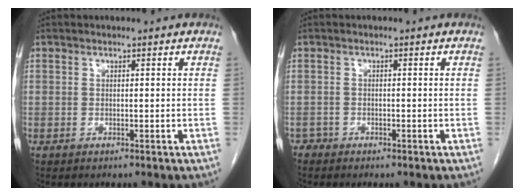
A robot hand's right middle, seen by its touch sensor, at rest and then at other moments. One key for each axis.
{"total": 0.9, "fx": -0.7, "fy": 0.6, "fz": -0.2, "tx": 0.002, "ty": 0.004, "tz": -0.016}